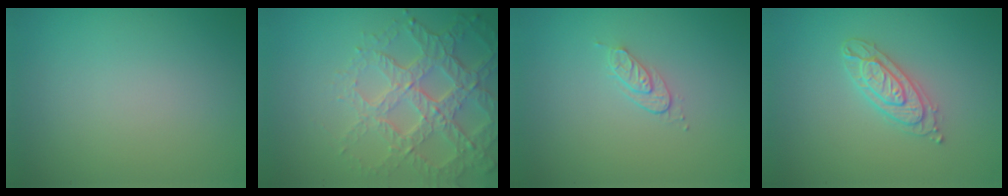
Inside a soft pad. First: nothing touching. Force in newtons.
{"total": 6.7, "press": 4.9, "slide": 4.5}
{"total": 1.5, "press": 0.8, "slide": 1.3}
{"total": 2.6, "press": 2.5, "slide": 0.5}